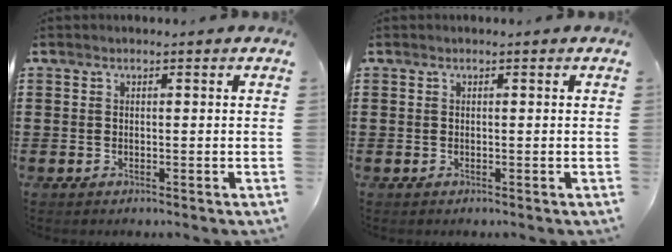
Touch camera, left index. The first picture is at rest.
{"total": 0.0}